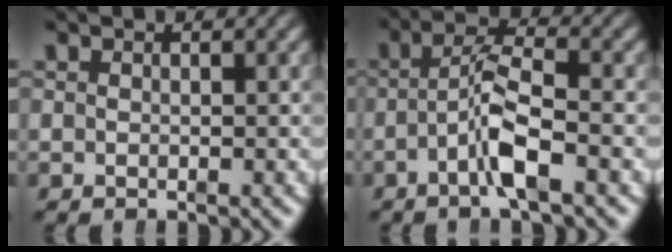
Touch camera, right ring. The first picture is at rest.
{"total": 4.4, "force": [-0.8, 1.5, 4.1], "torque": [-0.070, 0.006, -0.022]}